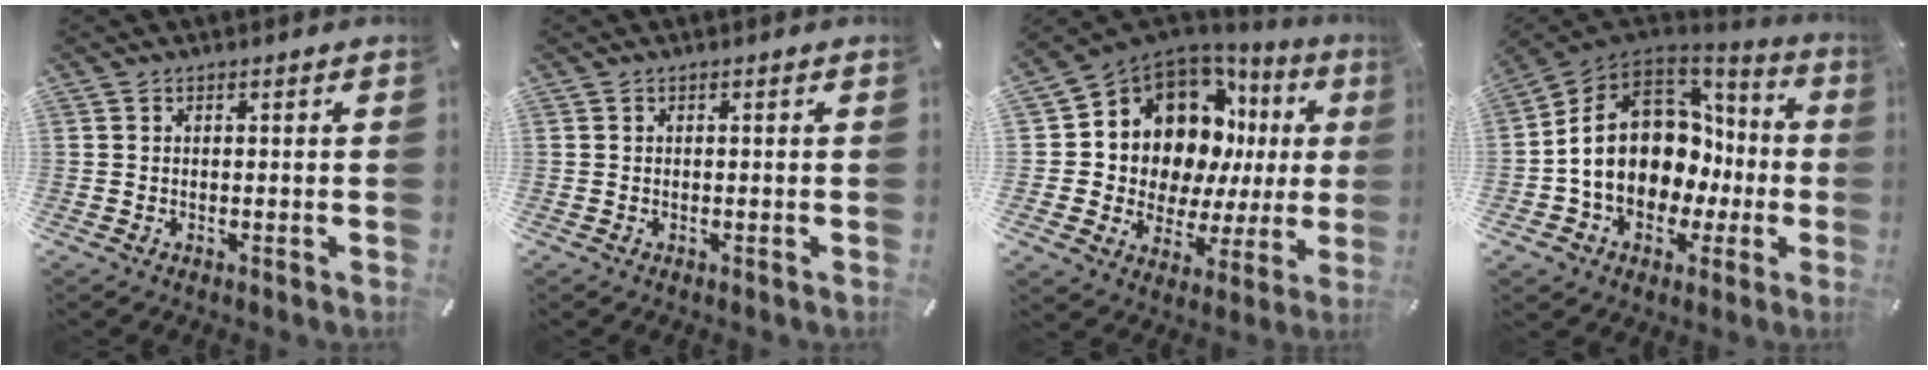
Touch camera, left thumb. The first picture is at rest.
{"total": 0.0}
{"total": 12.9, "force": [5.9, 9.8, 6.0], "torque": [-0.105, -0.078, 0.115]}
{"total": 17.0, "force": [0.0, 13.6, 10.2], "torque": [-0.200, -0.006, 0.008]}